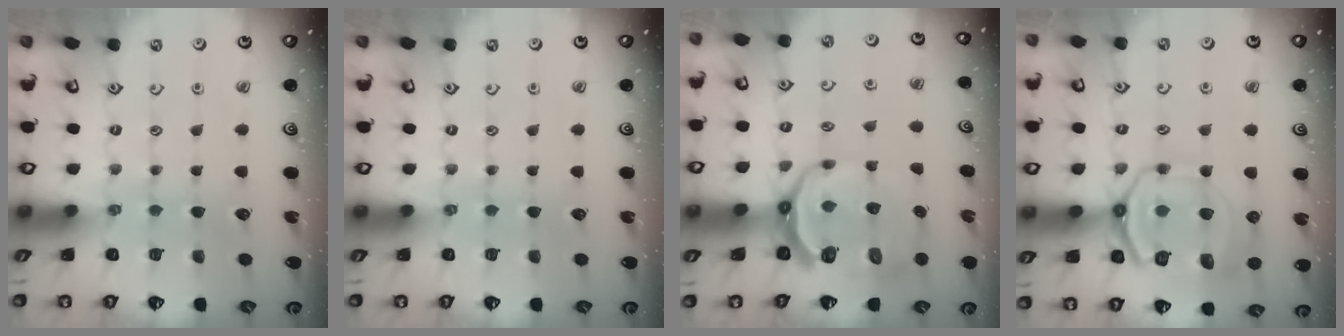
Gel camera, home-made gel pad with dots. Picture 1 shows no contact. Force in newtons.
{"total": 0.0}
{"total": 11.0, "press": 10.2, "slide": 4.0}
{"total": 14.0, "press": 13.9, "slide": 1.6}